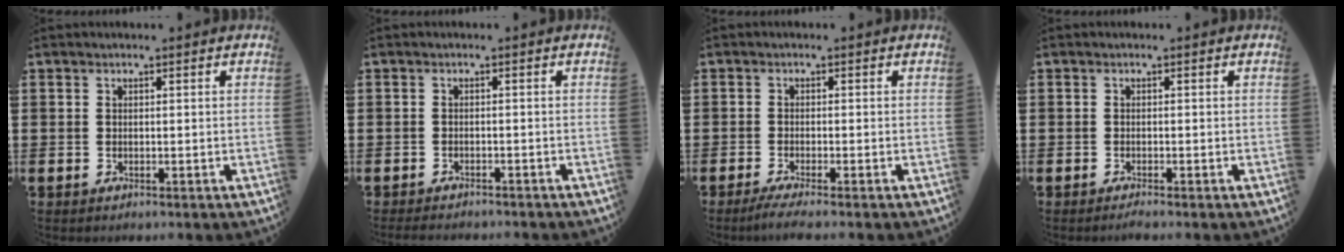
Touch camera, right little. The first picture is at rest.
{"total": 1.1, "force": [-1.1, 0.0, 0.1], "torque": [-0.005, 0.000, -0.023]}
{"total": 1.7, "force": [-1.1, 0.0, 1.2], "torque": [-0.019, 0.000, -0.021]}
{"total": 0.6, "force": [-0.5, 0.0, 0.4], "torque": [-0.007, -0.003, -0.010]}